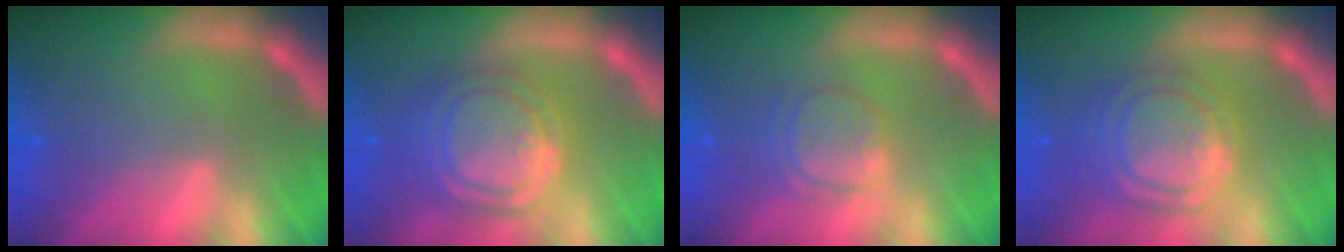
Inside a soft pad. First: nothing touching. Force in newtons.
{"total": 9.1}
{"total": 3.5}
{"total": 7.6}